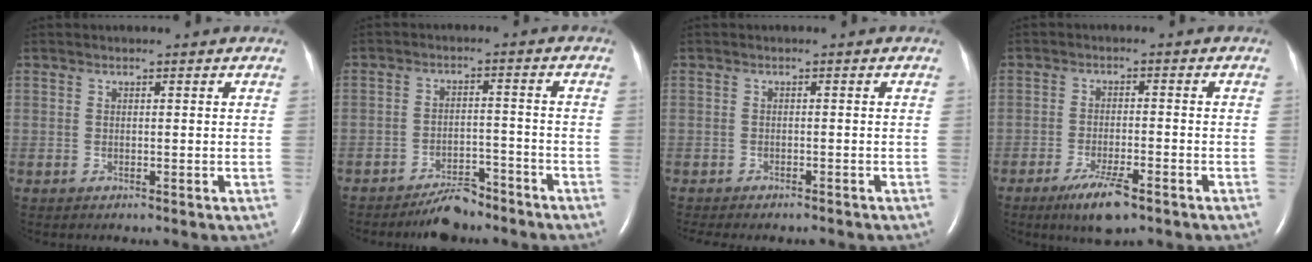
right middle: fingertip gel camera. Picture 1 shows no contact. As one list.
[{"total": 5.8, "force": [-5.1, 1.9, 2.0], "torque": [-0.034, -0.001, -0.081]}, {"total": 5.6, "force": [-5.1, 0.9, 2.2], "torque": [-0.025, -0.002, -0.068]}, {"total": 6.4, "force": [-4.1, 1.2, 4.7], "torque": [-0.095, -0.011, -0.067]}]